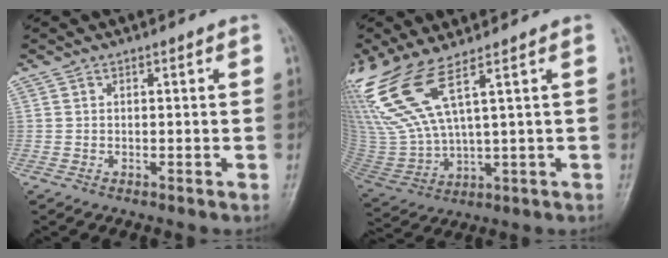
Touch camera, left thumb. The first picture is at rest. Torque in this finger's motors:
{"motor_torque": [0.83, 0.28, 2.01, -0.76, 0.43]}